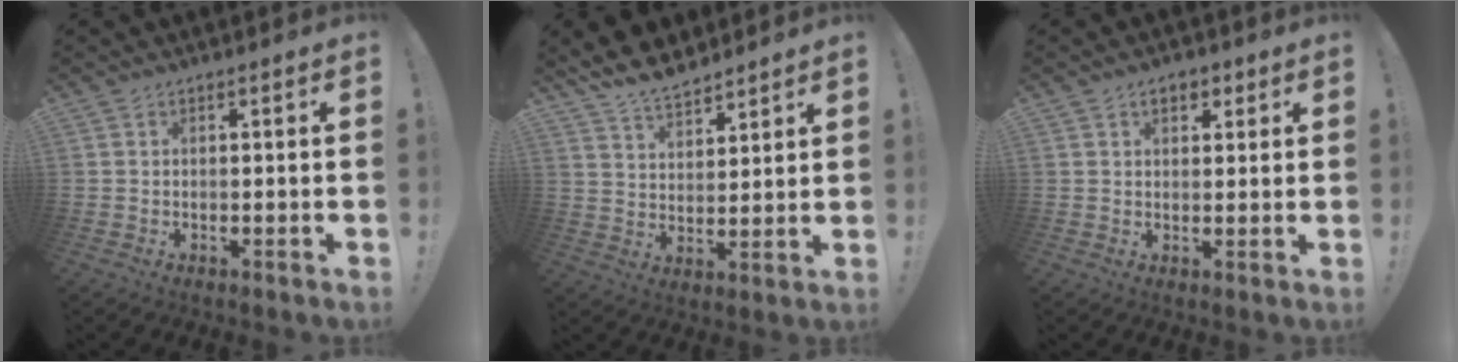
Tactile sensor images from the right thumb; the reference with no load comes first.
{"total": 8.9, "force": [7.7, 3.4, 2.8], "torque": [-0.057, -0.052, 0.148]}
{"total": 4.3, "force": [2.0, 2.8, 2.6], "torque": [-0.033, 0.003, 0.032]}